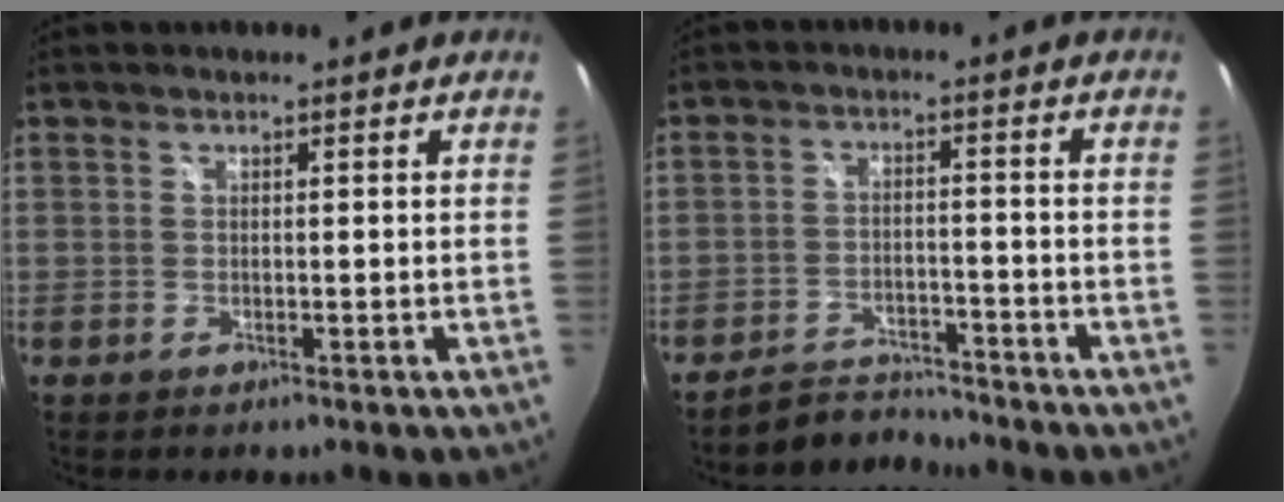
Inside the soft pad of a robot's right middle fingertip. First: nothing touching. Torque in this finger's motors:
{"motor_torque": [0.32, -0.57, -0.03, -0.01]}